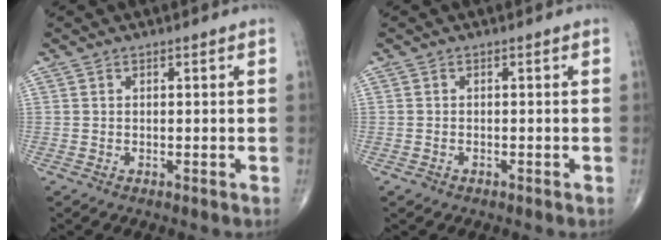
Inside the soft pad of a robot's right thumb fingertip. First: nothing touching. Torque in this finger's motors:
{"motor_torque": [0.26, 0.03, -0.26, -0.21, 0.04]}